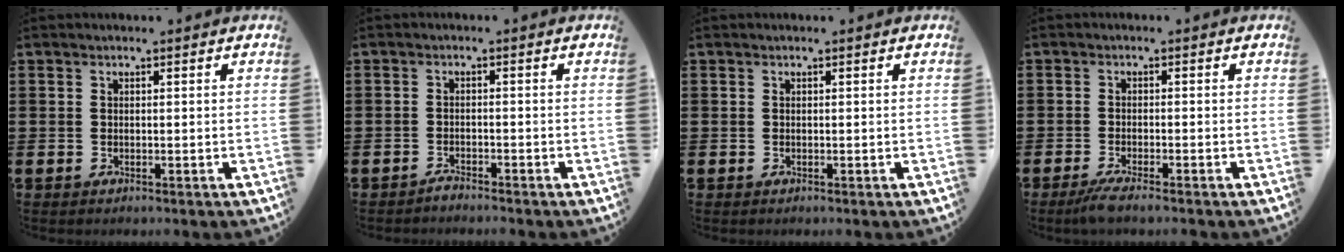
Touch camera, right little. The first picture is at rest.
{"total": 1.3, "force": [-1.3, 0.0, 0.1], "torque": [-0.004, 0.000, -0.026]}
{"total": 0.0}
{"total": 2.1, "force": [-1.5, 0.0, 1.5], "torque": [-0.024, -0.001, -0.027]}